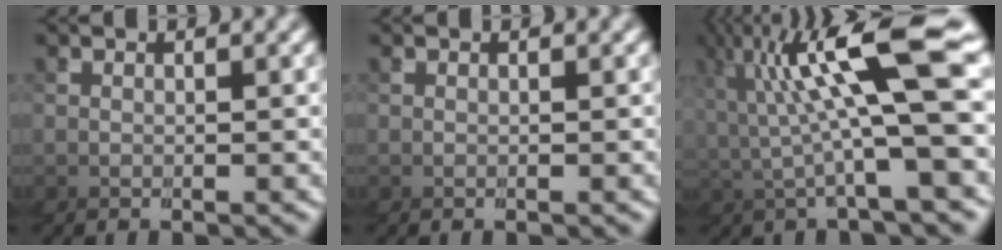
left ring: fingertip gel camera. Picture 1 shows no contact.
{"total": 0.0}
{"total": 6.5, "force": [1.8, 0.6, 6.2], "torque": [-0.113, 0.035, 0.026]}